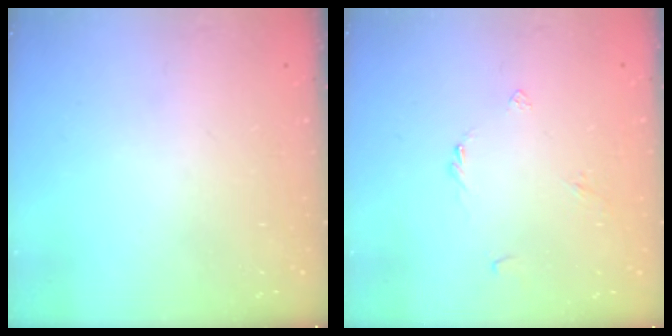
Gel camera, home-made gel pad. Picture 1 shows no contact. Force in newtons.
{"total": 2.4, "press": 2.4, "slide": 0.5}